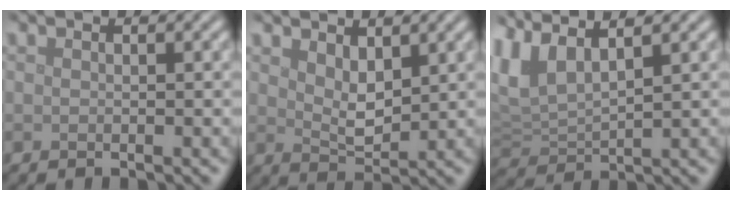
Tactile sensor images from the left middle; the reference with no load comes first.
{"total": 2.8, "force": [1.6, 1.3, 2.0], "torque": [-0.041, -0.007, 0.034]}
{"total": 4.9, "force": [3.1, 1.6, 3.4], "torque": [-0.090, 0.012, 0.064]}